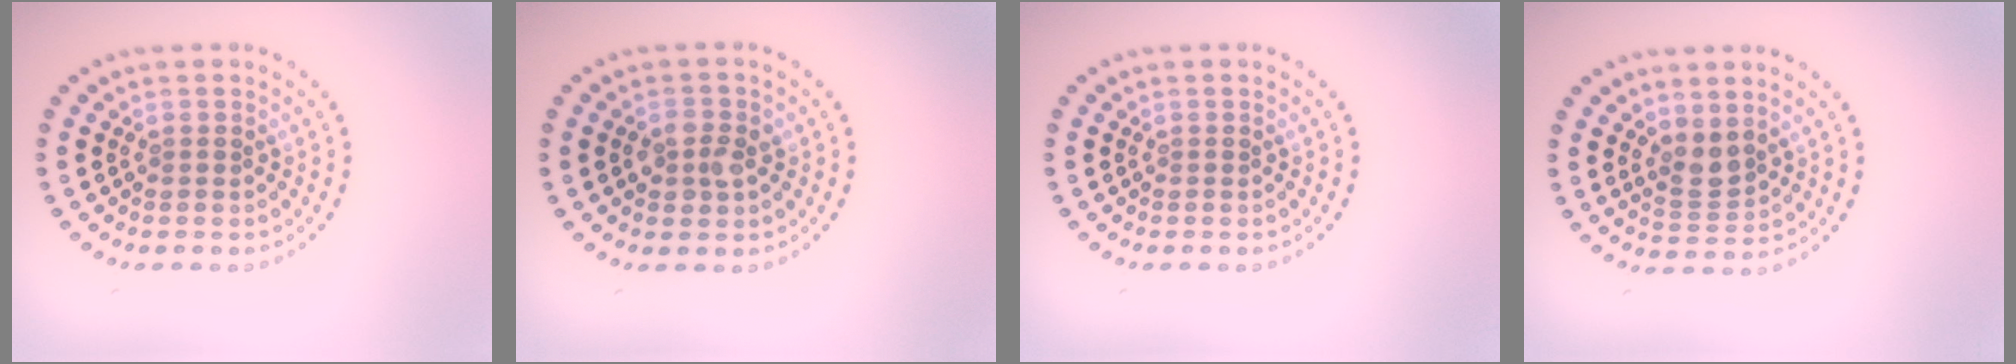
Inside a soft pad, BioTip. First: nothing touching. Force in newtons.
{"total": 2.3, "press": 2.2, "slide": 0.3}
{"total": 0.0}
{"total": 2.2, "press": 1.8, "slide": 1.3}